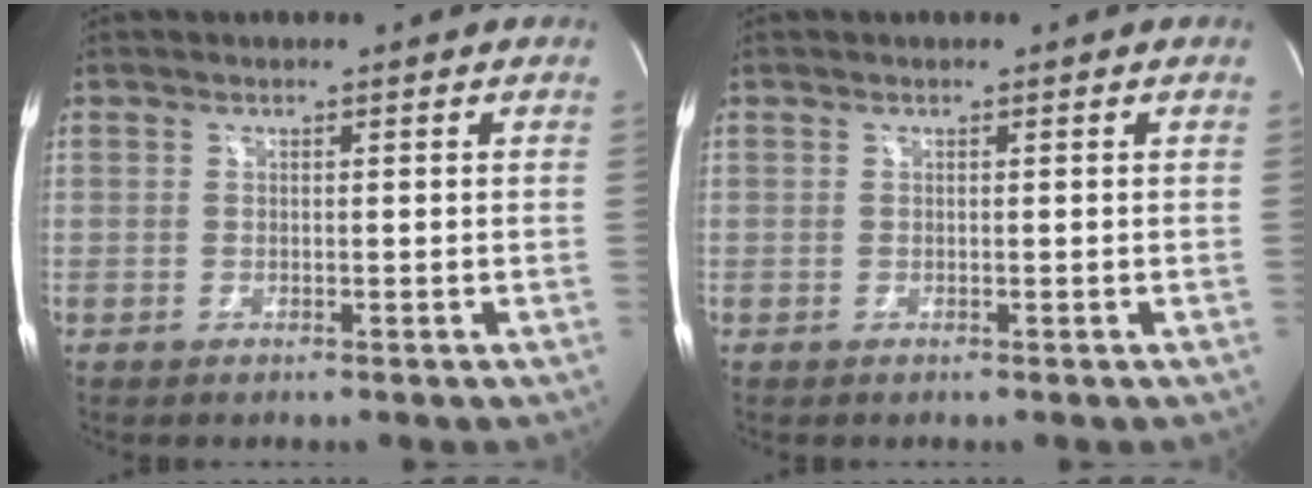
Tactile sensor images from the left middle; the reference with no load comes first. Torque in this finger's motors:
{"motor_torque": [-0.15, 0.06, 0.10, -0.01]}